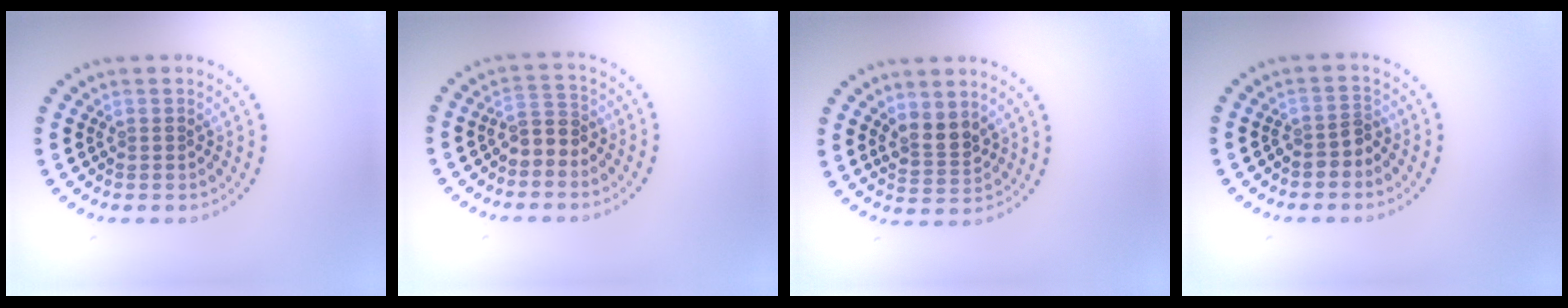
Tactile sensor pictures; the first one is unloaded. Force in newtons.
{"total": 2.0, "press": 1.7, "slide": 1.0}
{"total": 2.4, "press": 2.1, "slide": 1.2}
{"total": 1.4, "press": 1.0, "slide": 0.9}